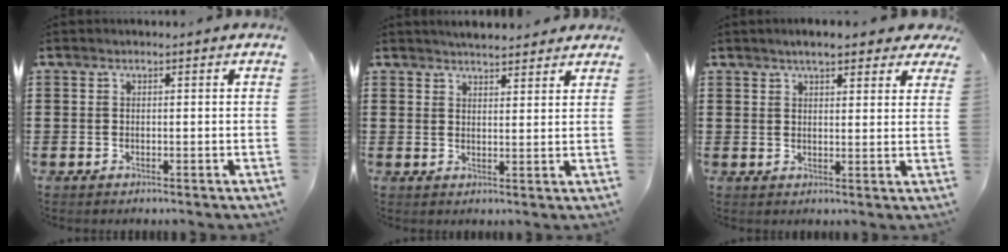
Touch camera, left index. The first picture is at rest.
{"total": 3.2, "force": [3.1, 0.3, 0.6], "torque": [-0.019, -0.005, 0.058]}
{"total": 5.0, "force": [4.0, 1.2, 2.6], "torque": [-0.054, -0.001, 0.071]}